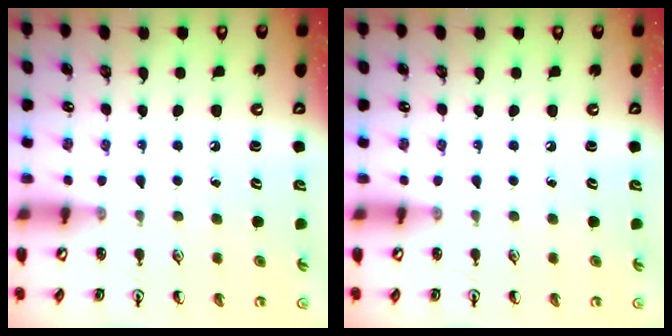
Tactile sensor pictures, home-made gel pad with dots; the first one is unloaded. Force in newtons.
{"total": 0.0}